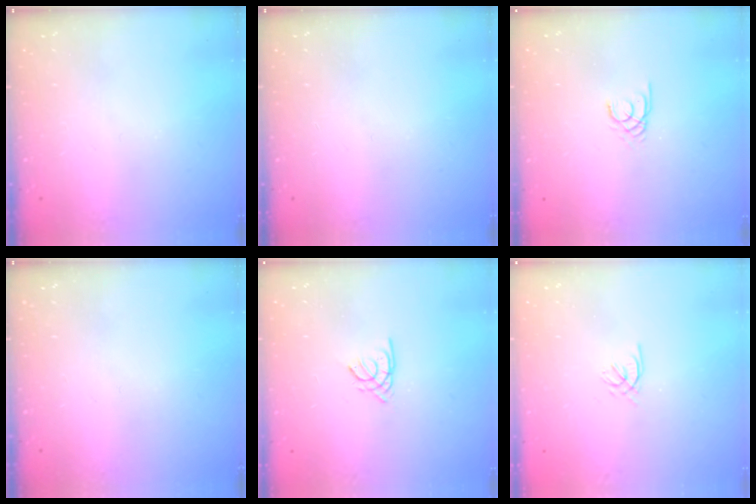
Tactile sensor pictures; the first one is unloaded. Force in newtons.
{"total": 0.0}
{"total": 1.6, "press": 1.6, "slide": 0.2}
{"total": 0.0}
{"total": 1.5, "press": 1.4, "slide": 0.4}
{"total": 2.0, "press": 1.9, "slide": 0.5}